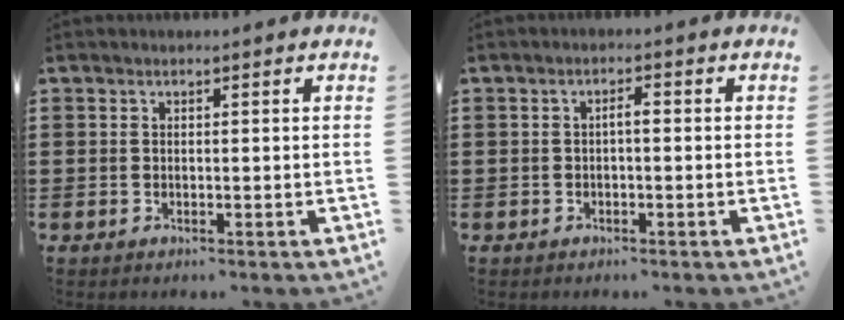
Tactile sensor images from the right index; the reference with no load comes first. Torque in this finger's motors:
{"motor_torque": [0.38, -0.31, 0.02, 0.04]}